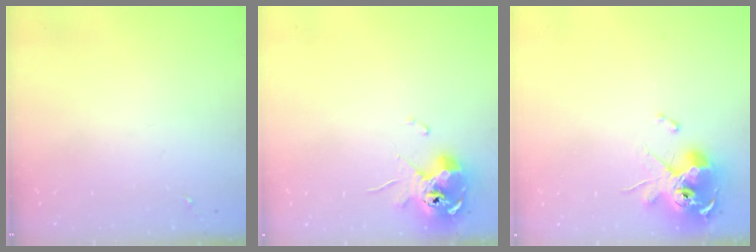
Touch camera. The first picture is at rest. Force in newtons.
{"total": 10.4, "press": 10.3, "slide": 1.4}
{"total": 13.0, "press": 12.9, "slide": 1.8}